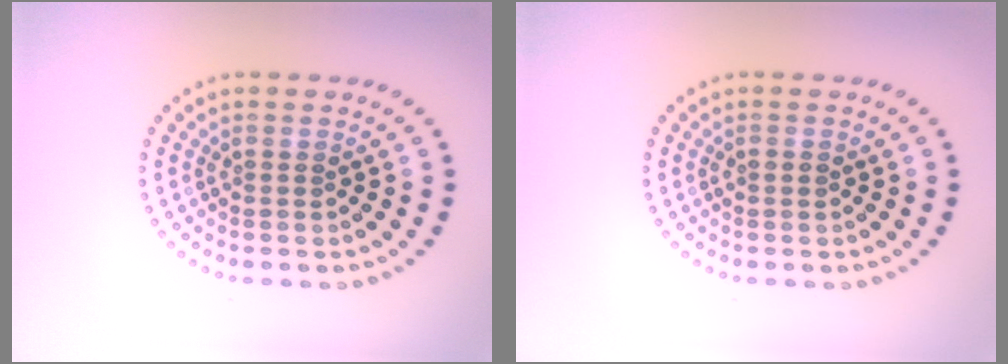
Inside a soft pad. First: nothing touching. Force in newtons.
{"total": 0.8, "press": 0.8, "slide": 0.2}